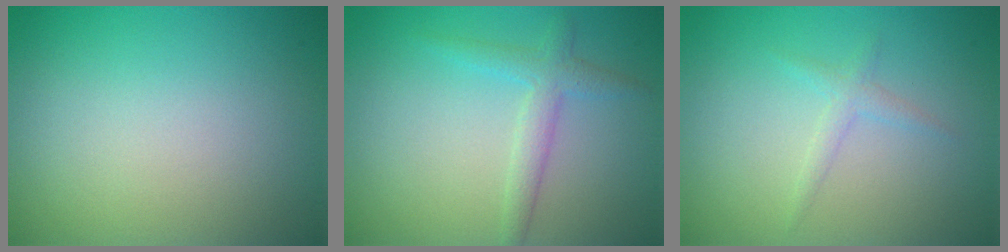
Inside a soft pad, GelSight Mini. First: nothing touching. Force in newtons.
{"total": 2.3, "press": 2.3, "slide": 0.1}
{"total": 1.2, "press": 1.2, "slide": 0.0}